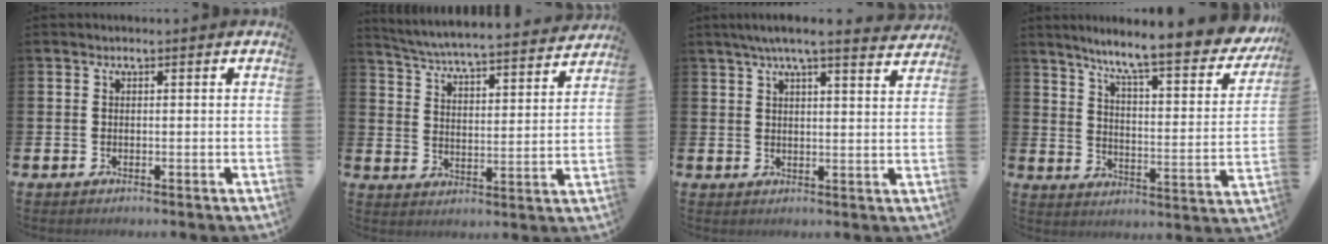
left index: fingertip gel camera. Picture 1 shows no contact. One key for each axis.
{"total": 5.7, "fx": 5.5, "fy": 0.0, "fz": 1.4, "tx": -0.051, "ty": -0.048, "tz": 0.093}
{"total": 5.9, "fx": 5.3, "fy": 0.1, "fz": 2.6, "tx": -0.051, "ty": -0.020, "tz": 0.091}
{"total": 8.7, "fx": 7.4, "fy": 0.8, "fz": 4.6, "tx": -0.105, "ty": -0.058, "tz": 0.115}